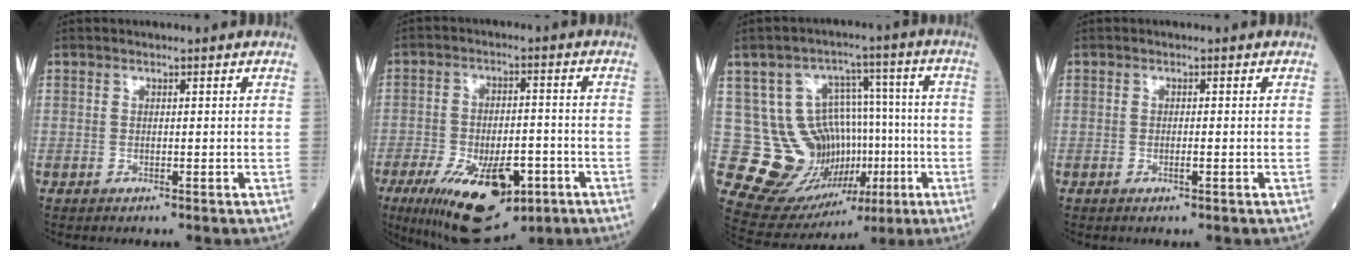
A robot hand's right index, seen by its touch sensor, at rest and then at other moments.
{"total": 16.7, "force": [-8.3, 6.9, 12.8], "torque": [-0.217, -0.015, -0.121]}
{"total": 15.1, "force": [-2.5, 12.0, 8.9], "torque": [-0.144, 0.044, -0.009]}
{"total": 0.7, "force": [-0.2, 0.0, 0.7], "torque": [-0.013, -0.001, -0.003]}